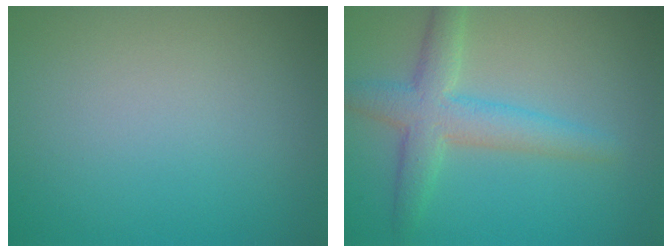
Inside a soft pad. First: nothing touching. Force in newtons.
{"total": 4.4, "press": 4.4, "slide": 0.0}